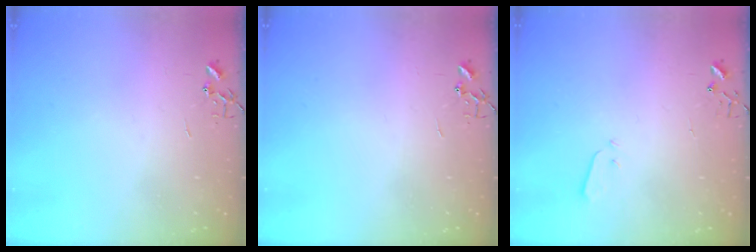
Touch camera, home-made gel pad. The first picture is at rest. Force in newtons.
{"total": 0.0}
{"total": 2.9, "press": 2.9, "slide": 0.1}